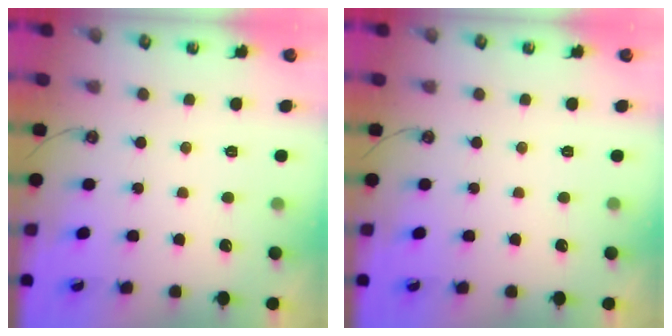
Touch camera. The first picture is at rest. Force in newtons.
{"total": 0.0}